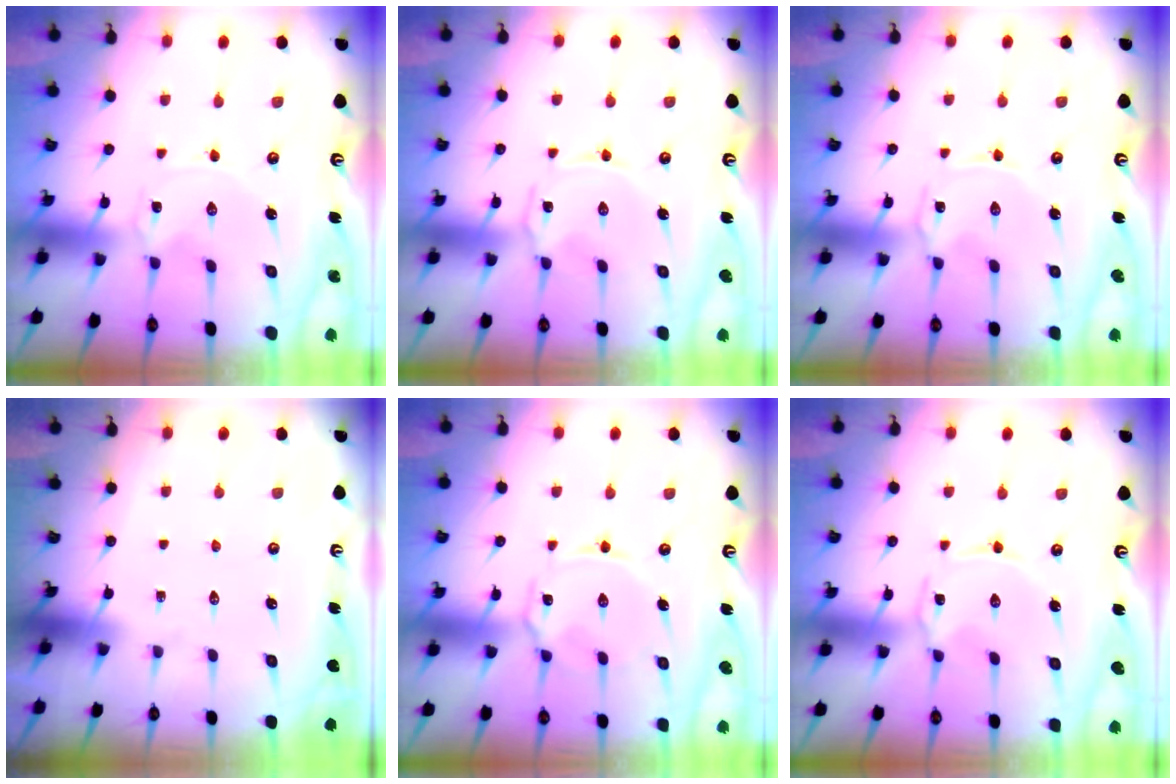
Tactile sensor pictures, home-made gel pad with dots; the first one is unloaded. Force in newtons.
{"total": 1.4, "press": 1.3, "slide": 0.5}
{"total": 0.9, "press": 0.8, "slide": 0.2}
{"total": 0.0}
{"total": 4.2, "press": 4.2, "slide": 0.2}
{"total": 1.2, "press": 1.2, "slide": 0.2}